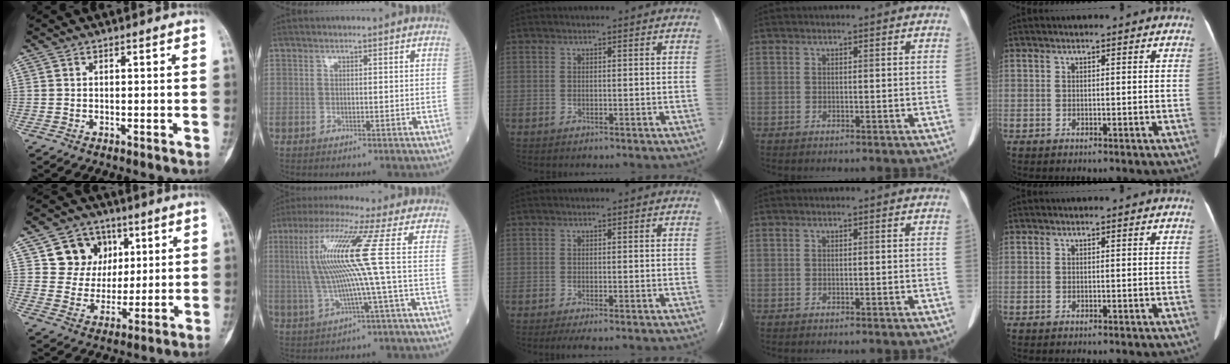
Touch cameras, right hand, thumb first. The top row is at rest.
{"thumb": {"total": 11.4, "force": [4.4, 10.0, 3.5], "torque": [-0.012, -0.008, 0.075]}, "index": {"total": 11.6, "force": [1.5, -1.7, 11.4], "torque": [-0.231, 0.015, 0.026]}, "middle": {"total": 1.5, "force": [-0.9, 0.1, 1.2], "torque": [-0.027, -0.008, -0.016]}}